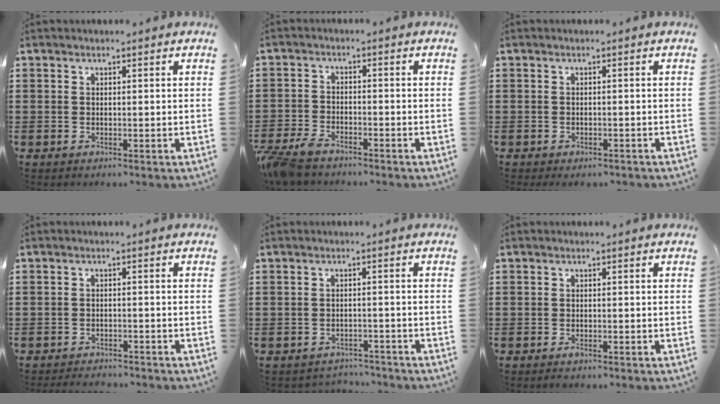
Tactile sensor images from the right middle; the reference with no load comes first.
{"total": 4.0, "force": [-3.6, 1.0, 1.5], "torque": [-0.062, -0.009, -0.082]}
{"total": 0.7, "force": [-0.7, 0.2, 0.2], "torque": [-0.005, -0.003, -0.013]}
{"total": 2.0, "force": [-2.0, 0.2, 0.0], "torque": [-0.008, -0.002, -0.043]}
{"total": 0.9, "force": [-0.9, 0.1, -0.1], "torque": [-0.004, 0.000, -0.020]}
{"total": 0.9, "force": [-0.6, 0.1, 0.6], "torque": [-0.014, -0.008, -0.010]}